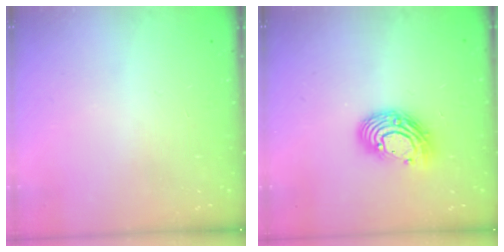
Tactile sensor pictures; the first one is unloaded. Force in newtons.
{"total": 11.8, "press": 11.7, "slide": 0.9}